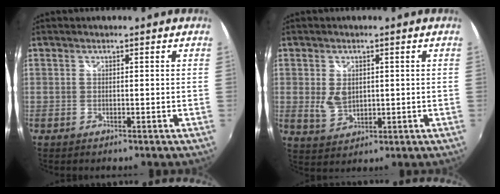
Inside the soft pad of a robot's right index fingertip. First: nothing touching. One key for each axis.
{"total": 4.9, "fx": 0.5, "fy": 3.5, "fz": 3.4, "tx": -0.067, "ty": -0.001, "tz": 0.014}